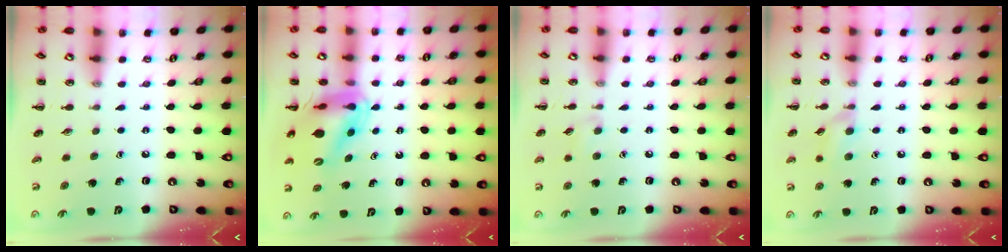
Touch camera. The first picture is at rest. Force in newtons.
{"total": 14.0, "press": 13.5, "slide": 4.0}
{"total": 4.8, "press": 4.4, "slide": 1.7}
{"total": 8.1, "press": 7.9, "slide": 1.7}